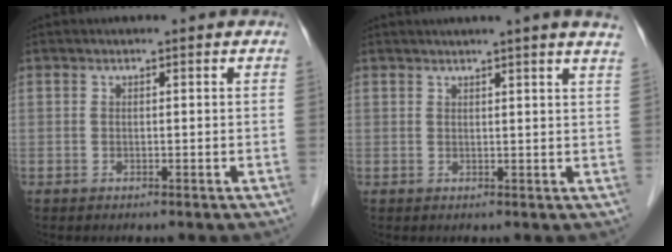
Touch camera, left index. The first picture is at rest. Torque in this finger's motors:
{"motor_torque": [-0.09, -1.44, 0.38, 0.07]}